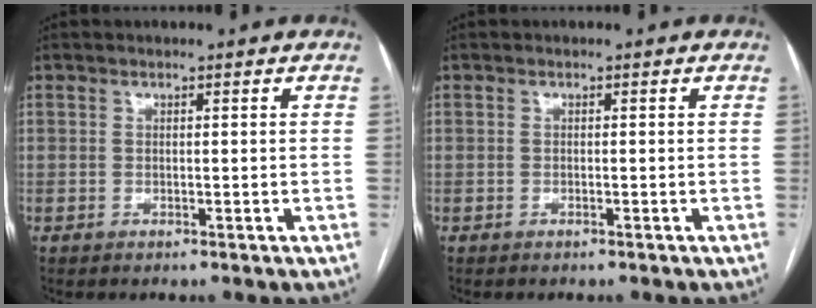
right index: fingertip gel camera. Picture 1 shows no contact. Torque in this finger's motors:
{"motor_torque": [-0.24, 0.15, -0.04, -0.01]}